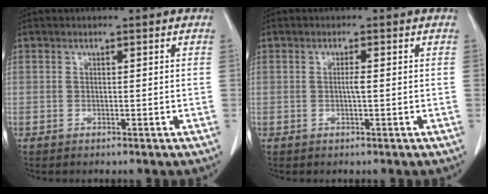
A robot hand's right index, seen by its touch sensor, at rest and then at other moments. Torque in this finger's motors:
{"motor_torque": [0.08, 0.12, 0.02, 0.01]}